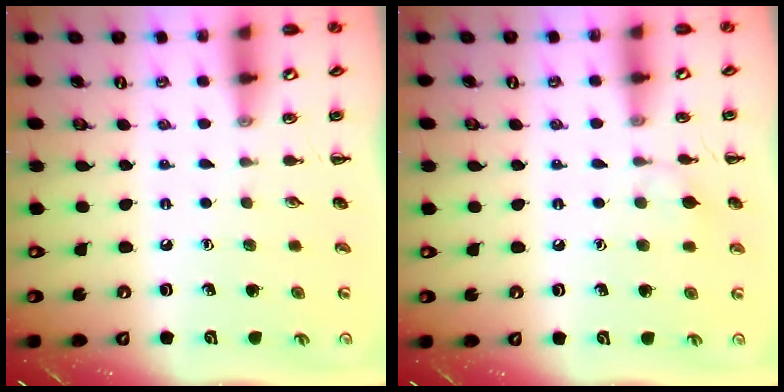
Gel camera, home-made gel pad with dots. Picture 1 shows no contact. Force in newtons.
{"total": 5.6, "press": 5.3, "slide": 1.8}